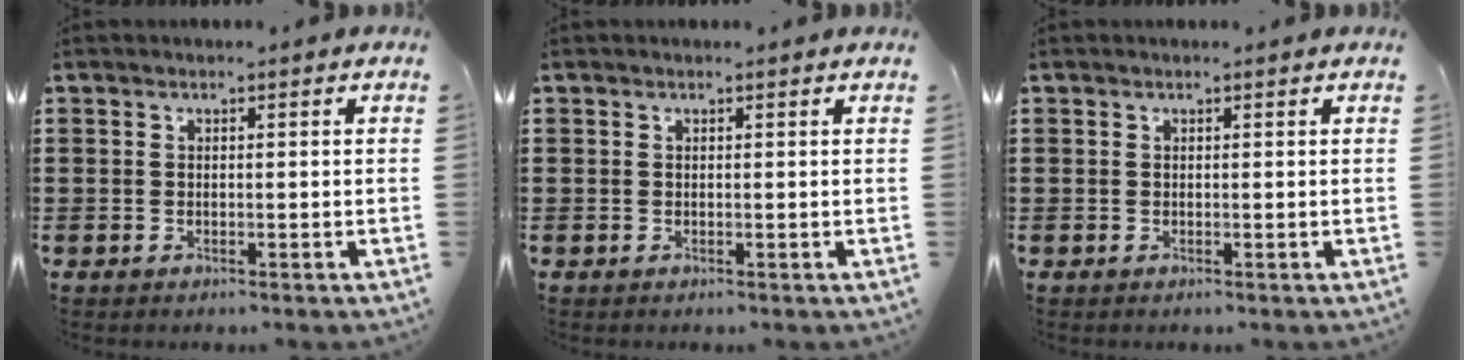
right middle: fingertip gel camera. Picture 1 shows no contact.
{"total": 0.0}
{"total": 0.0}